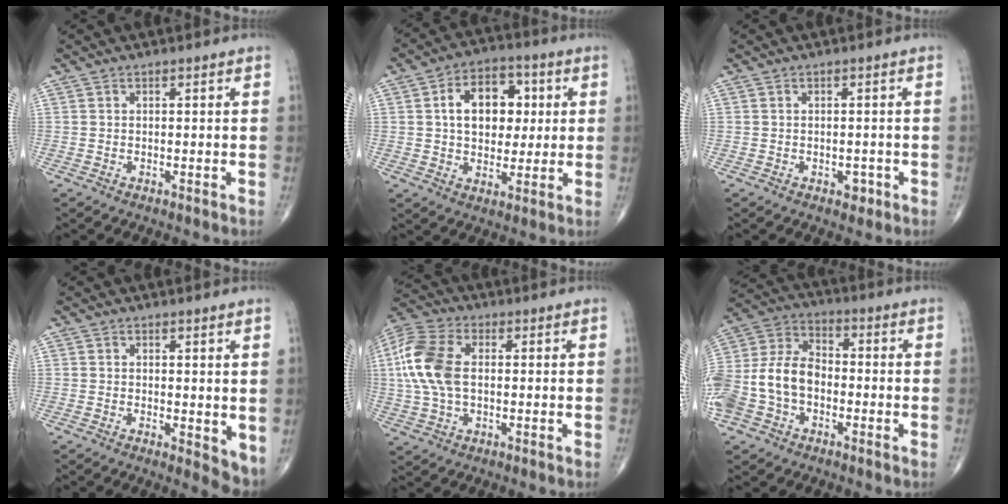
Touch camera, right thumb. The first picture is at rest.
{"total": 12.6, "force": [2.3, 8.6, 8.9], "torque": [-0.095, 0.010, 0.033]}
{"total": 1.8, "force": [-0.8, 1.3, 1.1], "torque": [-0.006, 0.002, -0.008]}
{"total": 4.7, "force": [0.3, 2.0, 4.2], "torque": [-0.050, -0.014, 0.006]}
{"total": 12.9, "force": [1.1, 7.6, 10.3], "torque": [-0.233, 0.018, 0.018]}
{"total": 15.0, "force": [-3.5, 10.6, 10.0], "torque": [-0.206, 0.042, -0.072]}